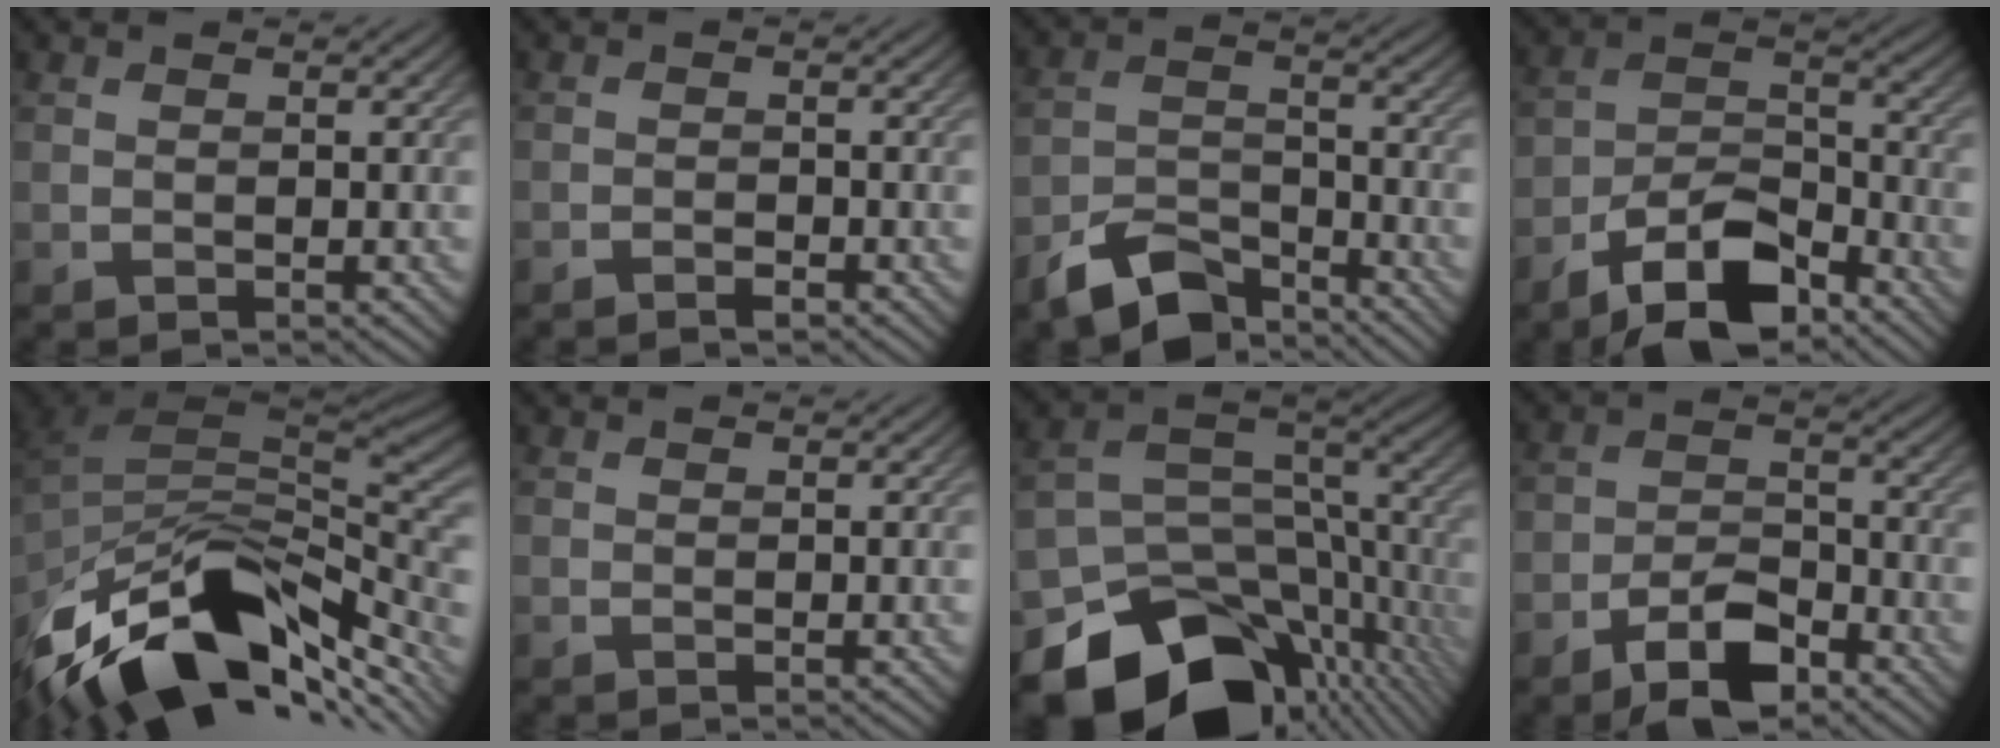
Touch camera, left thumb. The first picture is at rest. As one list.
[{"total": 1.3, "force": [-1.1, 0.3, 0.6], "torque": [-0.009, 0.000, -0.020]}, {"total": 8.0, "force": [-6.3, 3.4, 3.6], "torque": [-0.072, -0.010, -0.128]}, {"total": 10.5, "force": [-7.1, 4.8, 6.1], "torque": [-0.107, -0.001, -0.140]}, {"total": 15.9, "force": [-8.9, 8.1, 10.3], "torque": [-0.208, -0.024, -0.147]}, {"total": 0.0}, {"total": 16.7, "force": [-9.9, 10.0, 9.0], "torque": [-0.191, -0.053, -0.143]}, {"total": 7.4, "force": [-4.8, 3.5, 4.3], "torque": [-0.074, 0.005, -0.099]}]